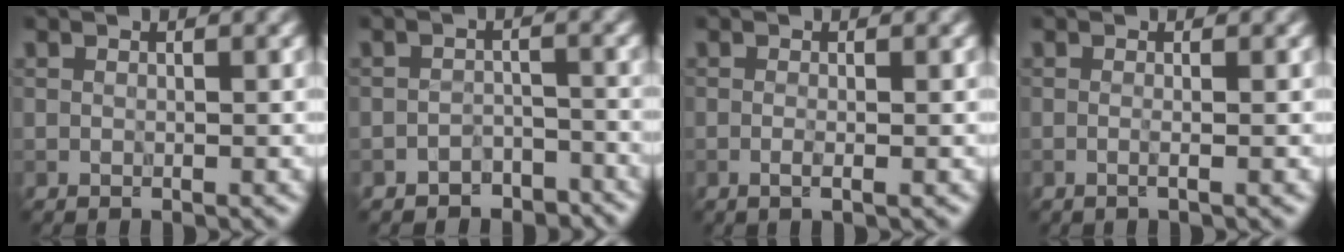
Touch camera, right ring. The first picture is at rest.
{"total": 2.8, "force": [-2.4, 1.4, 0.2], "torque": [0.009, 0.005, -0.043]}
{"total": 1.3, "force": [-0.1, 0.5, 1.2], "torque": [-0.008, -0.005, -0.014]}
{"total": 1.9, "force": [0.3, 1.0, 1.6], "torque": [0.002, -0.001, -0.019]}